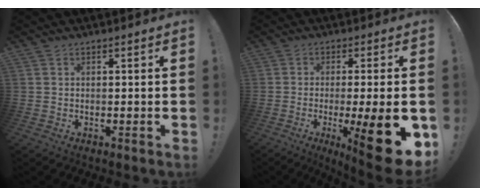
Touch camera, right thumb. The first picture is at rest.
{"total": 17.4, "force": [-5.3, 3.0, 16.3], "torque": [-0.214, 0.015, -0.065]}